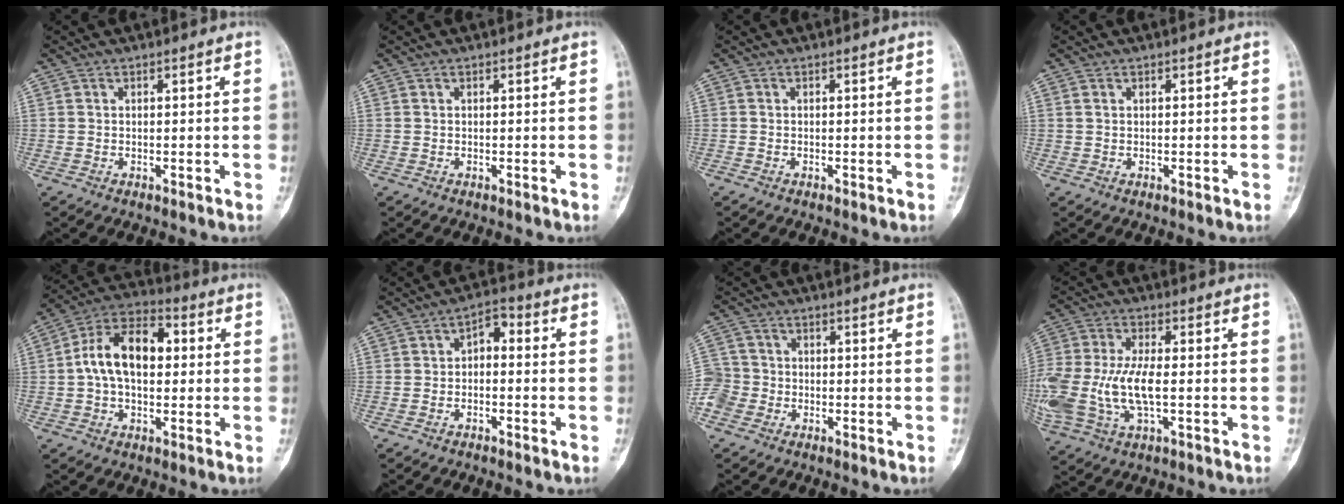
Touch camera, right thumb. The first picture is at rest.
{"total": 0.0}
{"total": 0.0}
{"total": 0.6, "force": [0.3, 0.4, 0.3], "torque": [-0.005, 0.003, 0.006]}
{"total": 13.7, "force": [1.1, 8.4, 10.8], "torque": [-0.174, 0.034, 0.006]}
{"total": 3.9, "force": [-0.1, 2.5, 3.0], "torque": [-0.030, 0.026, -0.015]}
{"total": 6.4, "force": [-2.8, 5.6, 1.7], "torque": [-0.035, 0.017, -0.057]}
{"total": 16.3, "force": [-2.2, 7.6, 14.3], "torque": [-0.343, 0.003, -0.036]}